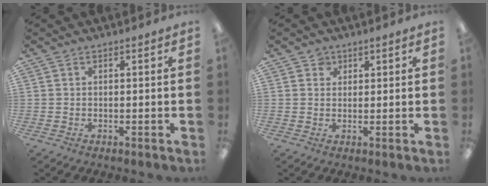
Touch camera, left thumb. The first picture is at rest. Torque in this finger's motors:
{"motor_torque": [0.13, -0.04, 0.12, -0.28, 0.00]}